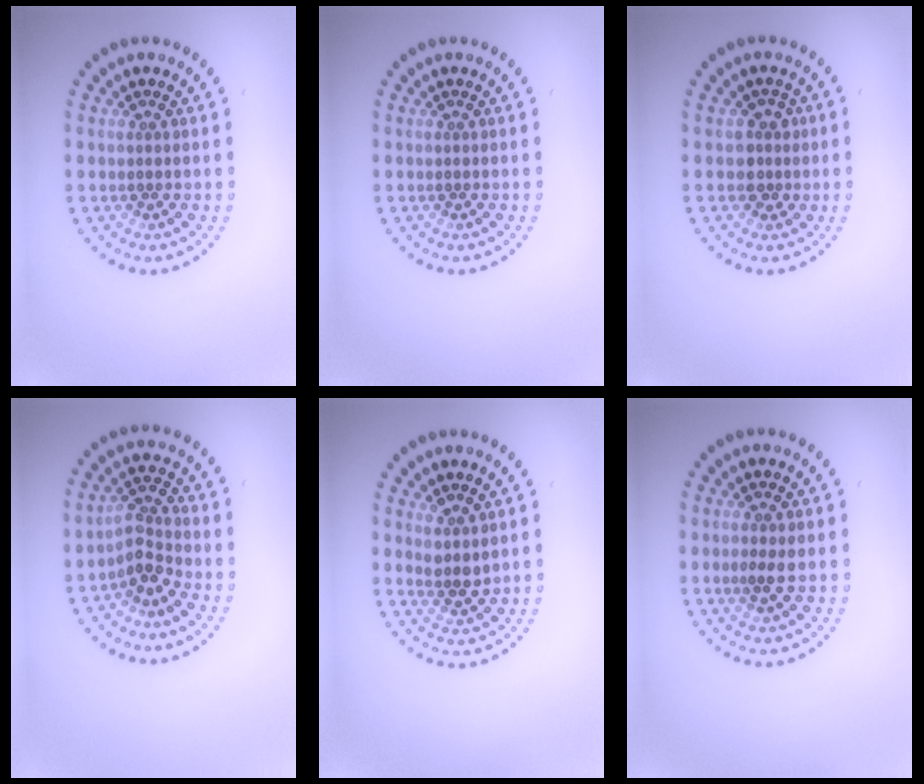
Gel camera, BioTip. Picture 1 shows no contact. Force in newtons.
{"total": 0.0}
{"total": 2.0, "press": 1.5, "slide": 1.3}
{"total": 2.7, "press": 1.9, "slide": 1.8}
{"total": 2.0, "press": 1.6, "slide": 1.1}
{"total": 1.2, "press": 1.2, "slide": 0.3}